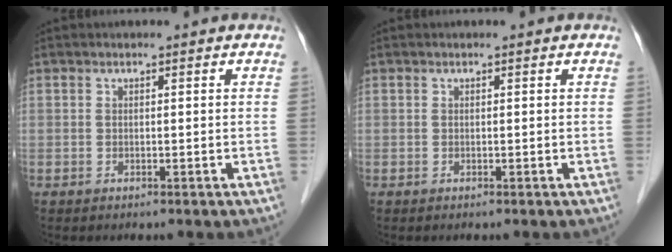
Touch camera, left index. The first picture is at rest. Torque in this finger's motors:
{"motor_torque": [0.09, 0.08, 0.00, 0.00]}